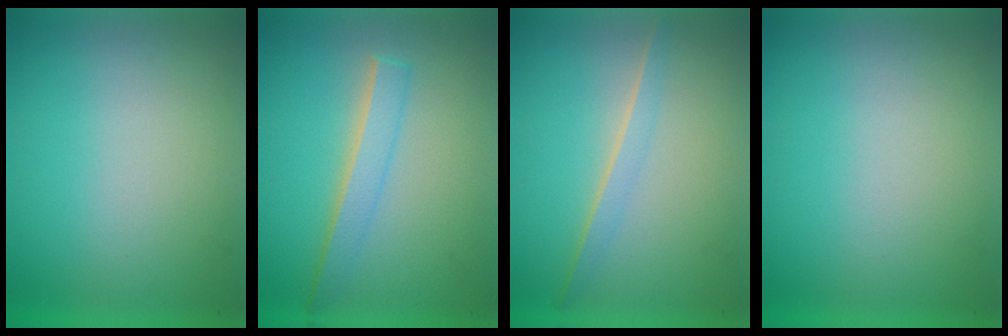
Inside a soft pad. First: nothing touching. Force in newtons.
{"total": 2.3}
{"total": 1.3}
{"total": 0.0}